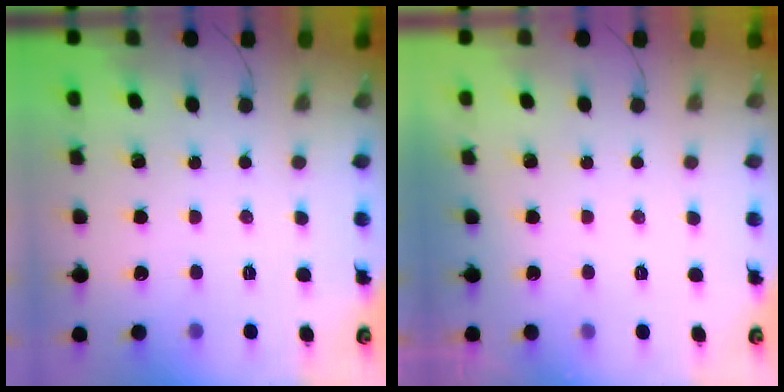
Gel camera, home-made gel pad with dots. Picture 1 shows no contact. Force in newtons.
{"total": 0.0}